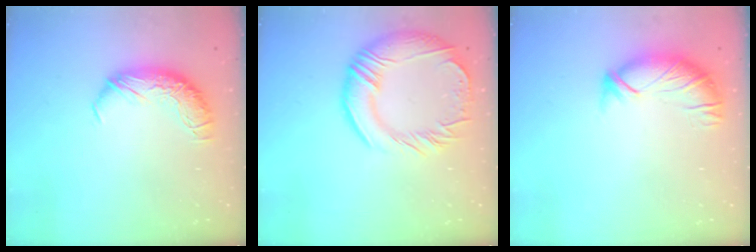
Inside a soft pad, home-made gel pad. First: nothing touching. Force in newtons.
{"total": 8.8, "press": 8.3, "slide": 3.1}
{"total": 3.3, "press": 3.0, "slide": 1.3}